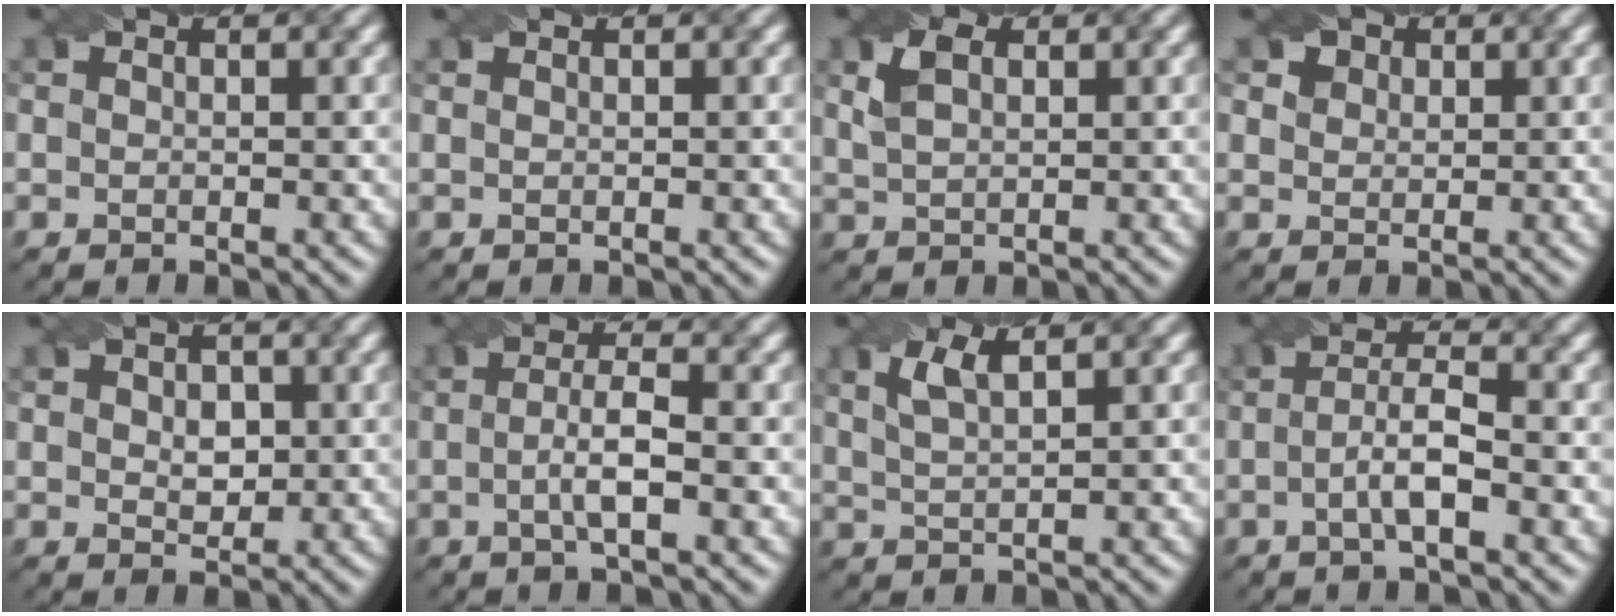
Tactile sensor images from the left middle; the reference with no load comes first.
{"total": 0.0}
{"total": 2.9, "force": [1.3, 1.7, 1.9], "torque": [-0.046, 0.004, 0.026]}
{"total": 3.8, "force": [2.4, 2.5, 1.6], "torque": [-0.047, 0.004, 0.036]}
{"total": 2.5, "force": [0.3, 1.8, 1.8], "torque": [-0.029, -0.002, 0.007]}
{"total": 3.1, "force": [-0.5, 0.6, 3.0], "torque": [-0.058, 0.001, -0.008]}
{"total": 2.9, "force": [1.6, 0.8, 2.4], "torque": [-0.049, 0.002, 0.033]}
{"total": 3.4, "force": [-0.8, 0.7, 3.2], "torque": [-0.061, 0.003, -0.017]}